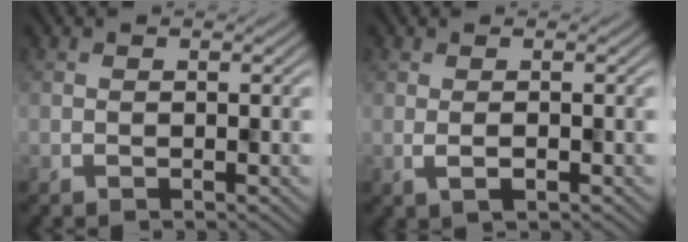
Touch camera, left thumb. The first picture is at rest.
{"total": 1.6, "force": [0.1, 0.3, 1.6], "torque": [-0.032, 0.001, 0.001]}